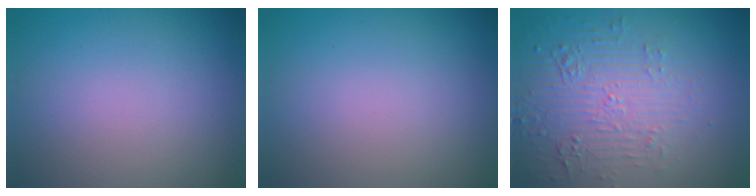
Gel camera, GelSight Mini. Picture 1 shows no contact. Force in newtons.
{"total": 0.0}
{"total": 5.2, "press": 3.7, "slide": 3.7}